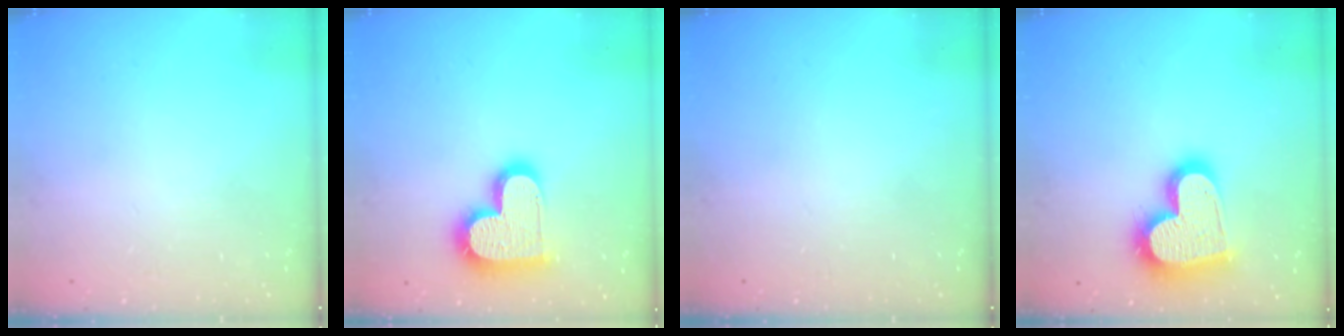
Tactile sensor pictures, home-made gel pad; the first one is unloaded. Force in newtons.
{"total": 17.5, "press": 17.4, "slide": 1.3}
{"total": 0.0}
{"total": 21.5, "press": 21.4, "slide": 1.5}